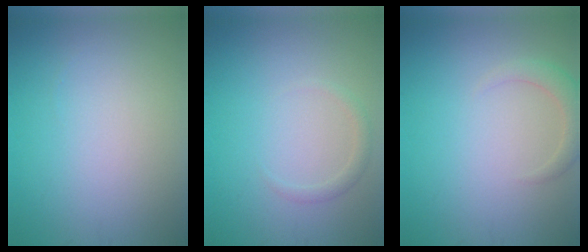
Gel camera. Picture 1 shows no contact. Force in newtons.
{"total": 1.1, "press": 1.1, "slide": 0.1}
{"total": 2.1, "press": 2.1, "slide": 0.3}